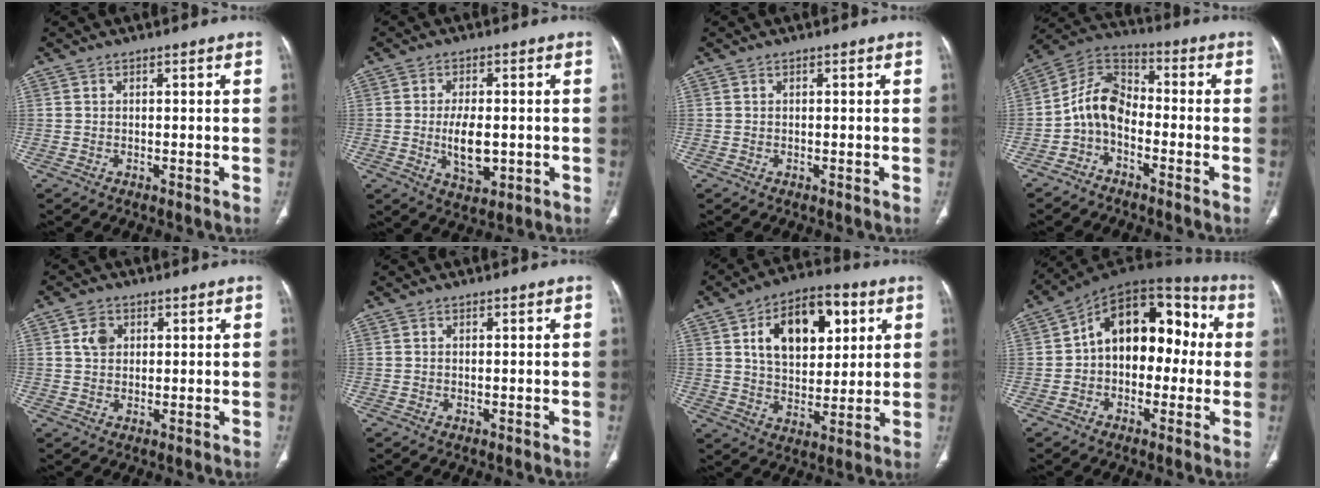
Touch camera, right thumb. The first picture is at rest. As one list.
[{"total": 7.6, "force": [-0.9, 3.9, 6.5], "torque": [-0.105, -0.007, -0.007]}, {"total": 0.0}, {"total": 8.8, "force": [-2.9, 5.8, 6.0], "torque": [-0.102, 0.057, -0.073]}, {"total": 4.0, "force": [1.2, 3.1, 2.2], "torque": [-0.026, -0.002, 0.023]}, {"total": 0.0}, {"total": 17.2, "force": [5.9, 10.1, 12.6], "torque": [-0.154, -0.005, 0.096]}, {"total": 17.0, "force": [0.7, 11.3, 12.8], "torque": [-0.136, 0.056, -0.003]}]